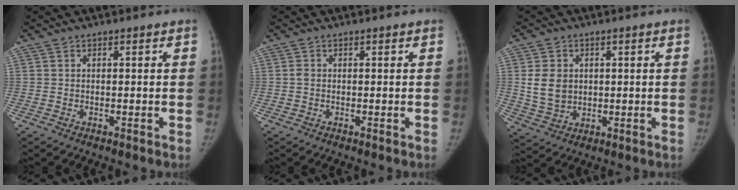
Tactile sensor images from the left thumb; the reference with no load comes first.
{"total": 0.8, "force": [0.1, 0.6, 0.5], "torque": [-0.007, 0.001, 0.000]}
{"total": 7.4, "force": [1.2, 6.0, 4.2], "torque": [-0.060, -0.007, 0.034]}